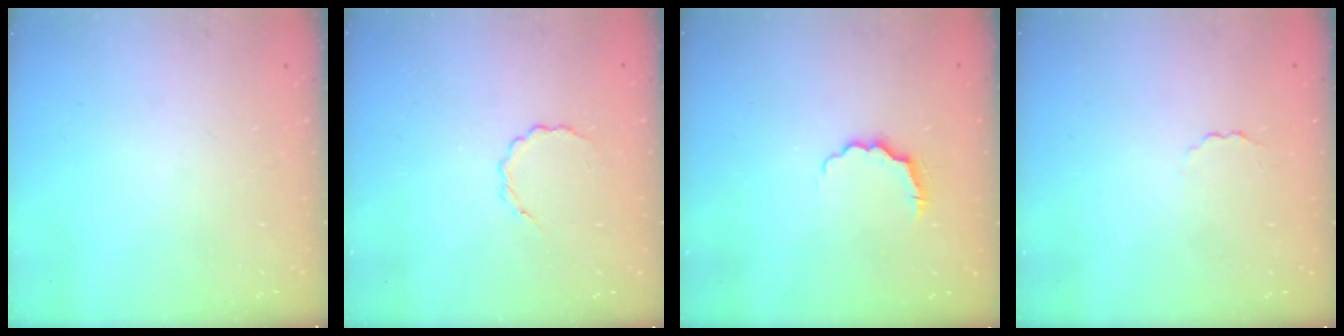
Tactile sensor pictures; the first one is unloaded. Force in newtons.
{"total": 3.0, "press": 2.8, "slide": 1.0}
{"total": 3.7, "press": 3.6, "slide": 0.7}
{"total": 1.7, "press": 1.7, "slide": 0.5}